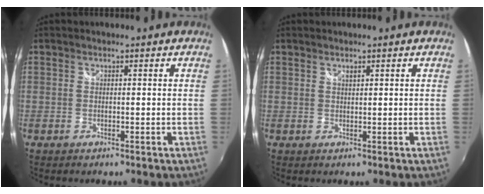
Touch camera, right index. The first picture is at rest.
{"total": 0.6, "force": [0.5, 0.2, 0.2], "torque": [-0.002, 0.000, 0.010]}